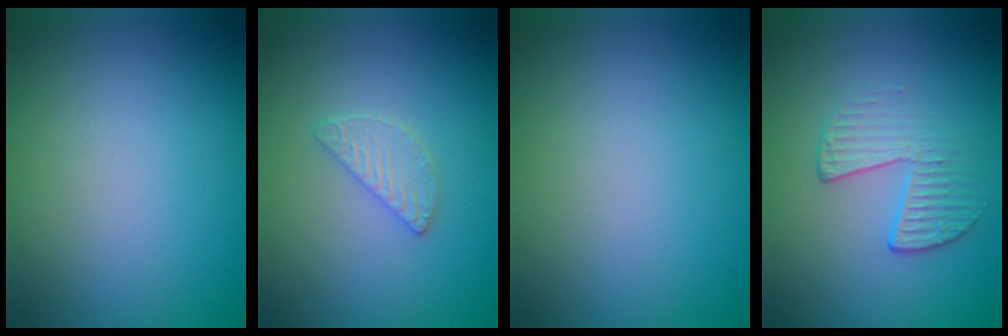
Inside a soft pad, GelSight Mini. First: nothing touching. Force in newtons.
{"total": 1.9, "press": 1.8, "slide": 0.2}
{"total": 0.0}
{"total": 2.2, "press": 1.3, "slide": 1.8}